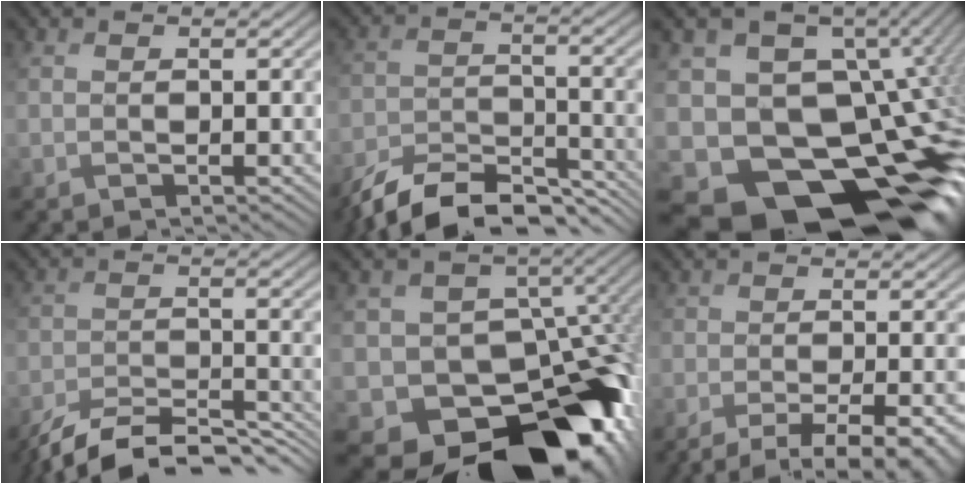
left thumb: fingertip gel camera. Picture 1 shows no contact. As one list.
[{"total": 9.8, "force": [-9.2, 2.3, 2.7], "torque": [-0.043, -0.011, -0.163]}, {"total": 22.0, "force": [-11.7, 14.2, 12.1], "torque": [-0.179, -0.006, -0.173]}, {"total": 9.7, "force": [-9.1, 1.8, 3.0], "torque": [-0.046, -0.013, -0.150]}, {"total": 18.3, "force": [-10.4, 12.4, 8.6], "torque": [-0.117, -0.039, -0.140]}, {"total": 8.4, "force": [-5.8, 2.4, 5.5], "torque": [-0.048, -0.006, -0.070]}]